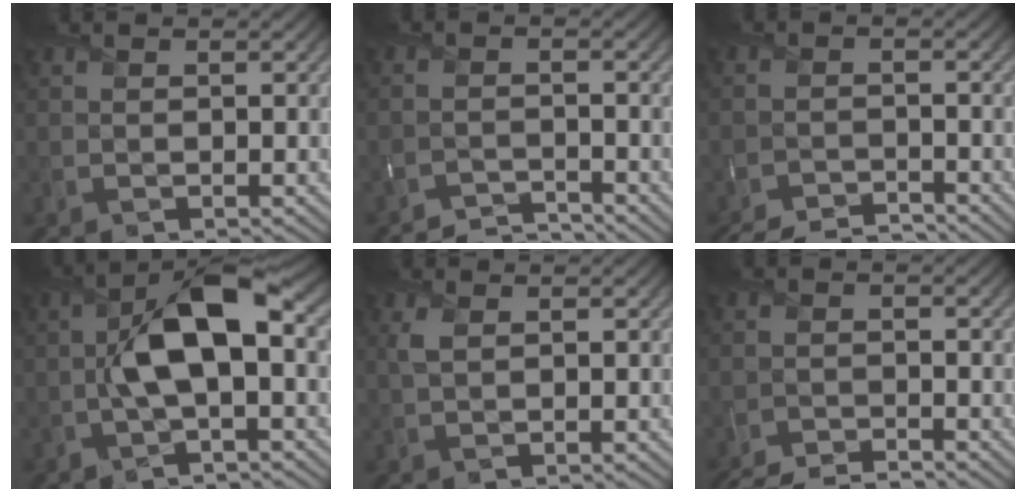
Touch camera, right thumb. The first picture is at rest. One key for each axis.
{"total": 4.0, "fx": -4.0, "fy": 0.4, "fz": 0.7, "tx": -0.007, "ty": -0.002, "tz": -0.077}
{"total": 7.1, "fx": -6.8, "fy": 1.0, "fz": 1.9, "tx": -0.036, "ty": -0.009, "tz": -0.115}
{"total": 9.6, "fx": 0.1, "fy": 4.0, "fz": 8.7, "tx": -0.167, "ty": 0.012, "tz": -0.001}
{"total": 1.6, "fx": 0.7, "fy": 0.7, "fz": 1.2, "tx": -0.034, "ty": 0.001, "tz": 0.016}
{"total": 5.7, "fx": -5.4, "fy": 0.6, "fz": 1.8, "tx": -0.037, "ty": -0.010, "tz": -0.097}